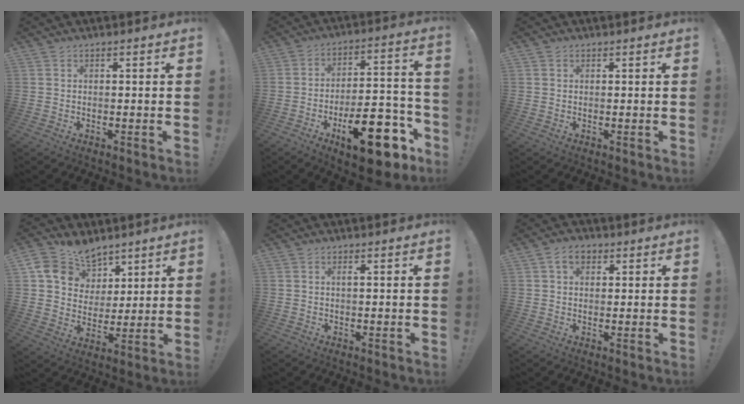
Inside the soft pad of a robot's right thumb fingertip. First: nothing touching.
{"total": 21.5, "force": [-11.2, 8.7, 16.2], "torque": [-0.223, 0.075, -0.170]}
{"total": 0.6, "force": [0.3, 0.5, 0.0], "torque": [0.008, -0.003, 0.005]}
{"total": 13.4, "force": [8.6, 9.4, 4.1], "torque": [-0.073, -0.053, 0.172]}
{"total": 0.6, "force": [0.1, -0.1, 0.6], "torque": [-0.005, -0.003, -0.001]}
{"total": 4.8, "force": [2.0, 3.2, 3.0], "torque": [-0.053, 0.005, 0.038]}